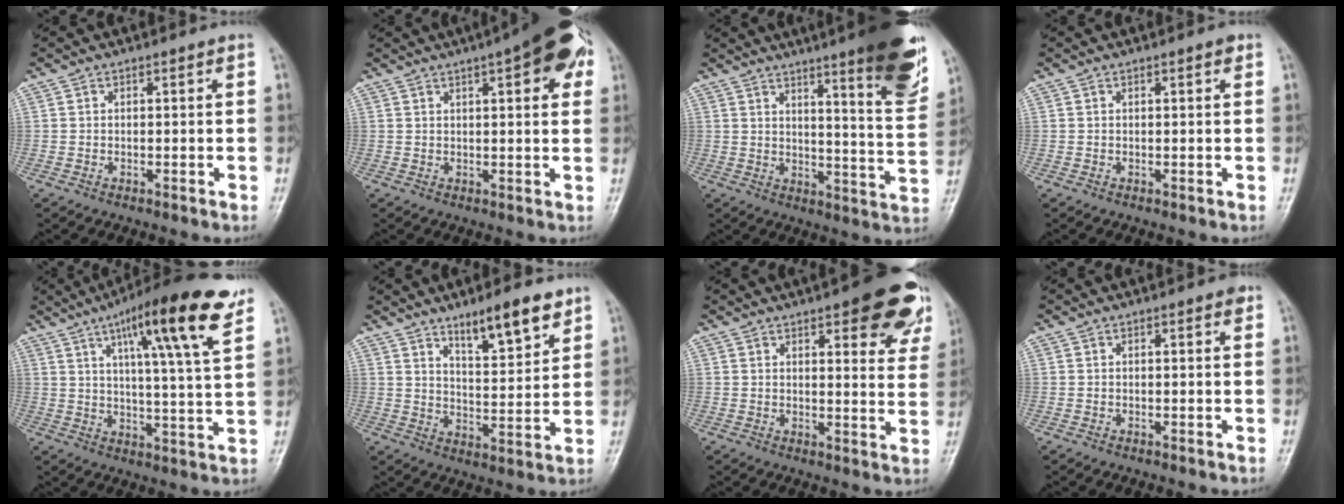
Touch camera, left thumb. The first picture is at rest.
{"total": 13.2, "force": [6.0, 4.3, 11.0], "torque": [-0.117, 0.005, 0.071]}
{"total": 18.5, "force": [11.5, 2.4, 14.3], "torque": [-0.162, -0.066, 0.151]}
{"total": 0.9, "force": [0.5, 0.2, 0.8], "torque": [-0.011, 0.001, 0.004]}
{"total": 18.5, "force": [10.0, 2.7, 15.3], "torque": [-0.216, -0.033, 0.146]}
{"total": 10.6, "force": [7.2, 2.7, 7.3], "torque": [-0.095, -0.048, 0.118]}
{"total": 15.3, "force": [8.8, 5.2, 11.5], "torque": [-0.104, -0.035, 0.099]}
{"total": 1.1, "force": [0.6, 0.4, 0.9], "torque": [-0.010, 0.001, 0.004]}